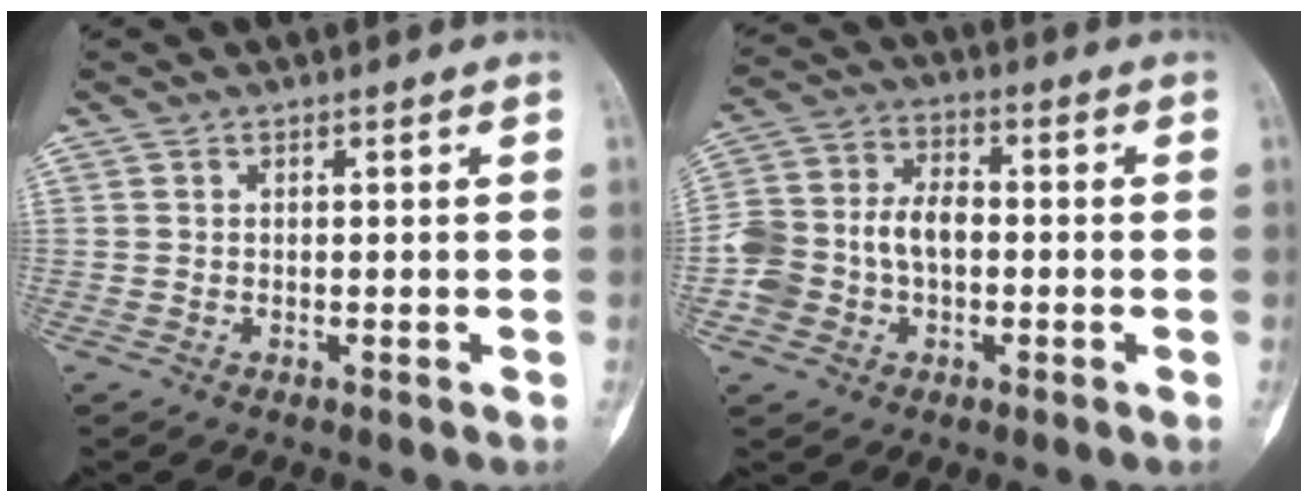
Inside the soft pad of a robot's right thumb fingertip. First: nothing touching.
{"total": 11.2, "force": [-2.0, 8.1, 7.5], "torque": [-0.140, 0.041, -0.044]}